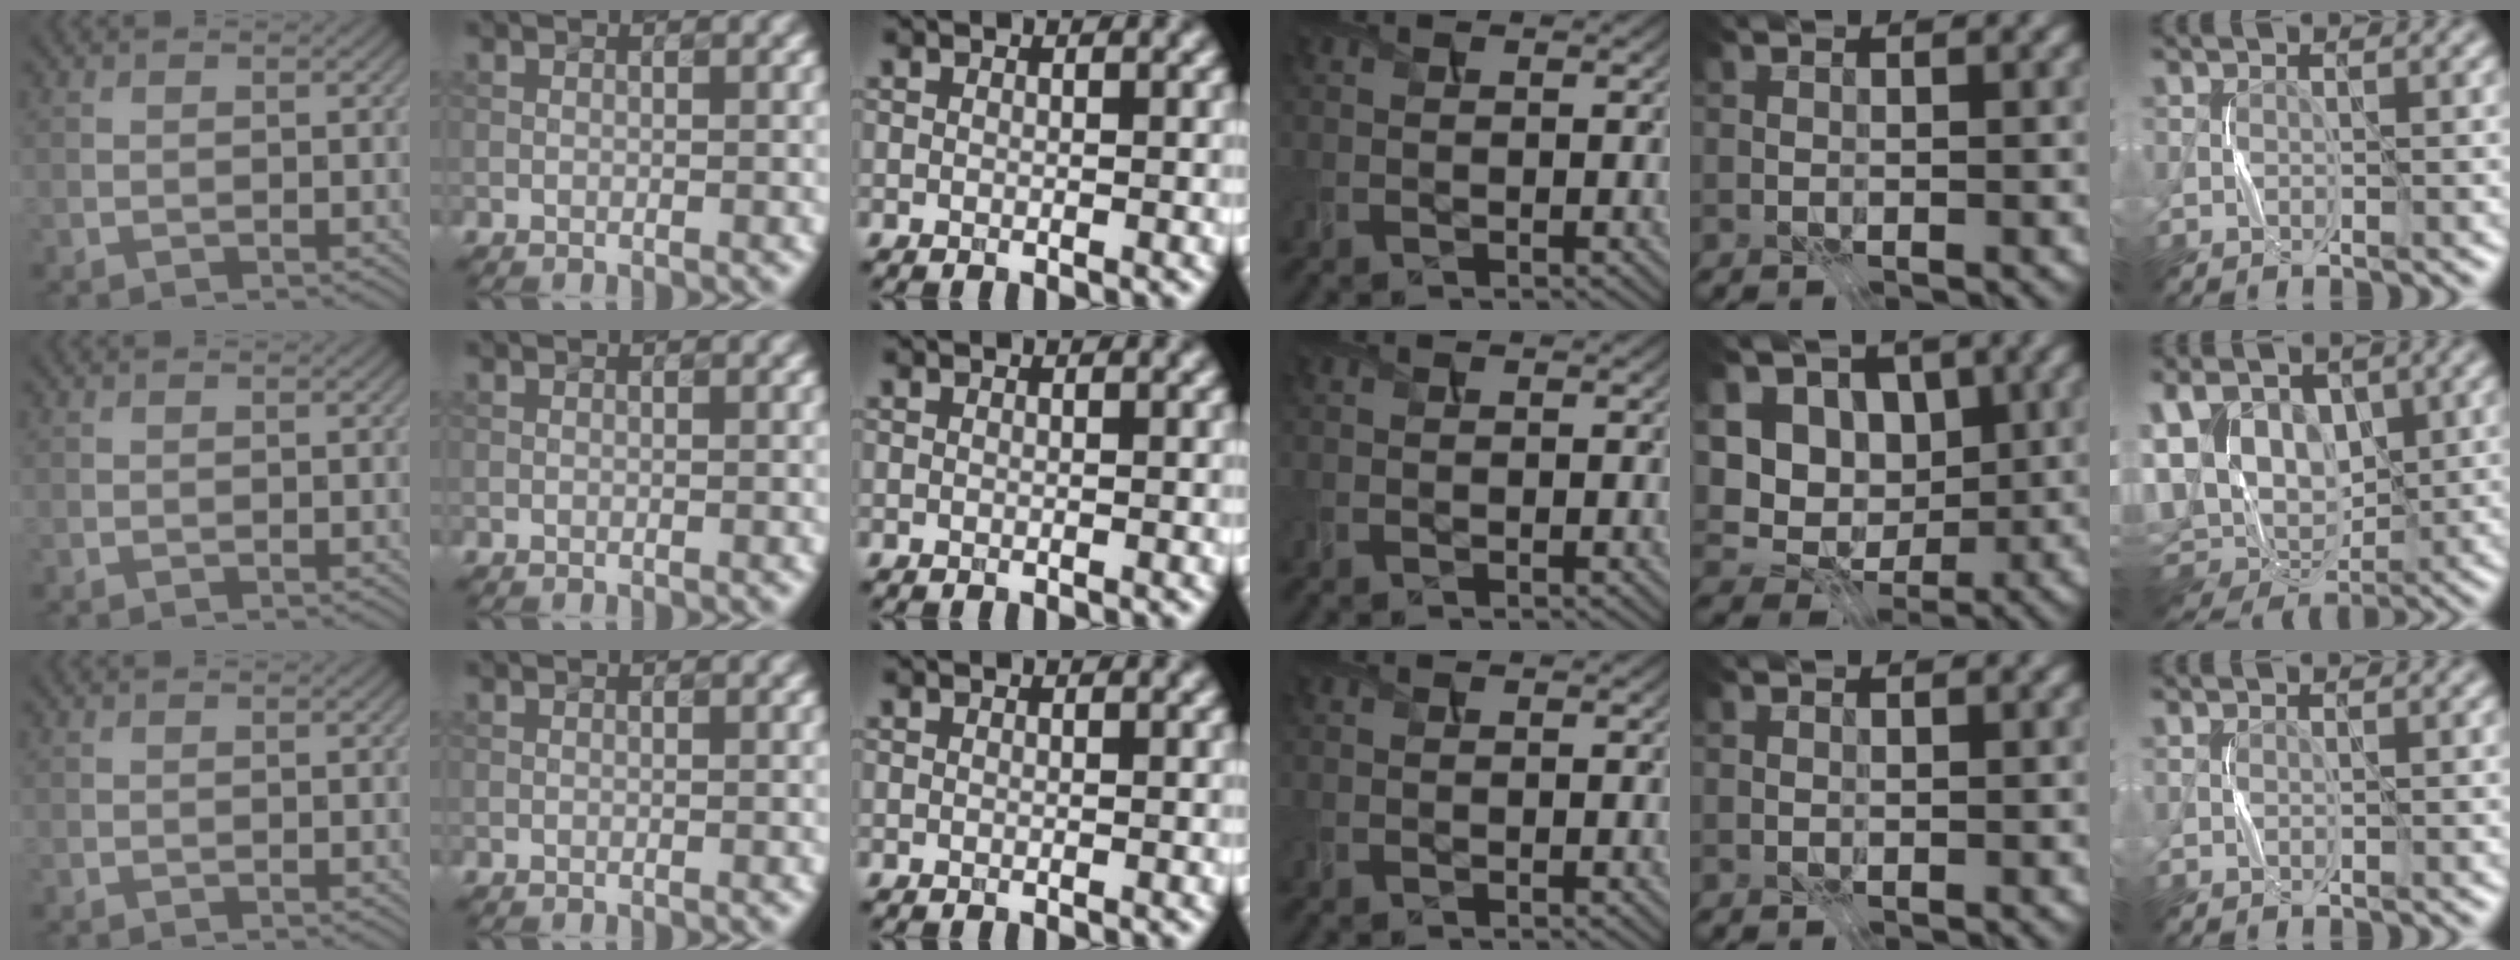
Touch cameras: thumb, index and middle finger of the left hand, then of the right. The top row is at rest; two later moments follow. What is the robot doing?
{"motion": "press", "object": "gel pad"}